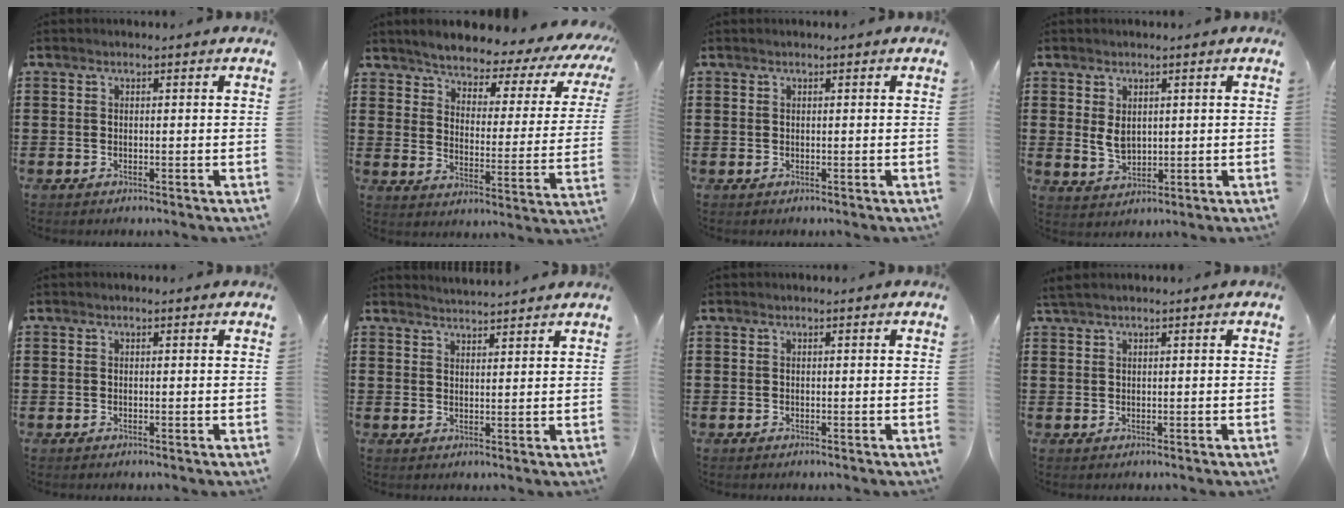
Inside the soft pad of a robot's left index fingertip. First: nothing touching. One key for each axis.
{"total": 3.3, "fx": 3.2, "fy": 0.5, "fz": 0.9, "tx": -0.042, "ty": -0.031, "tz": 0.043}
{"total": 0.0}
{"total": 3.5, "fx": 1.1, "fy": 2.3, "fz": 2.4, "tx": -0.044, "ty": 0.003, "tz": 0.018}
{"total": 0.0}
{"total": 2.5, "fx": 2.4, "fy": -0.4, "fz": -0.3, "tx": -0.003, "ty": -0.009, "tz": 0.045}
{"total": 0.0}
{"total": 1.1, "fx": 0.9, "fy": 0.0, "fz": 0.6, "tx": -0.014, "ty": 0.000, "tz": 0.018}